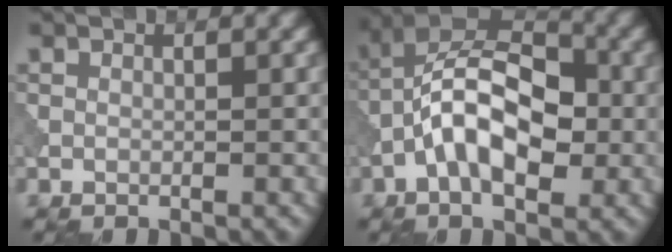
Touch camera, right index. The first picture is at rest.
{"total": 9.3, "force": [-2.2, 4.8, 7.6], "torque": [-0.129, 0.024, -0.049]}